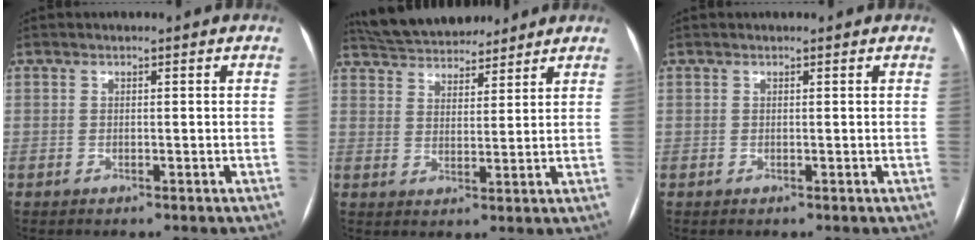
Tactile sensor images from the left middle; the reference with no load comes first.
{"total": 12.6, "force": [11.6, 3.5, 3.7], "torque": [-0.062, 0.027, 0.185]}
{"total": 0.8, "force": [0.7, 0.4, 0.1], "torque": [-0.006, 0.019, 0.011]}